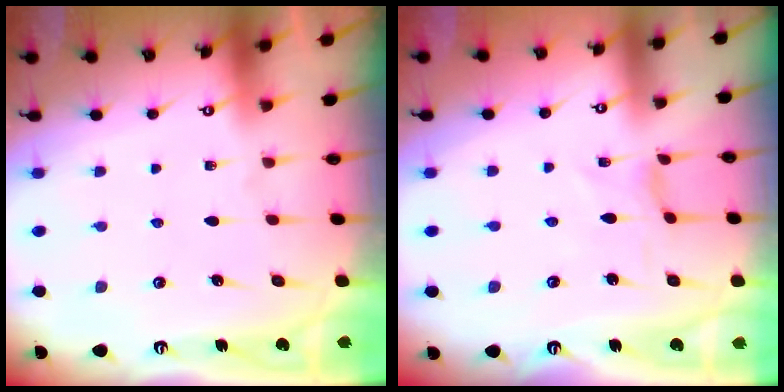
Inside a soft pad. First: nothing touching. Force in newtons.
{"total": 0.0}